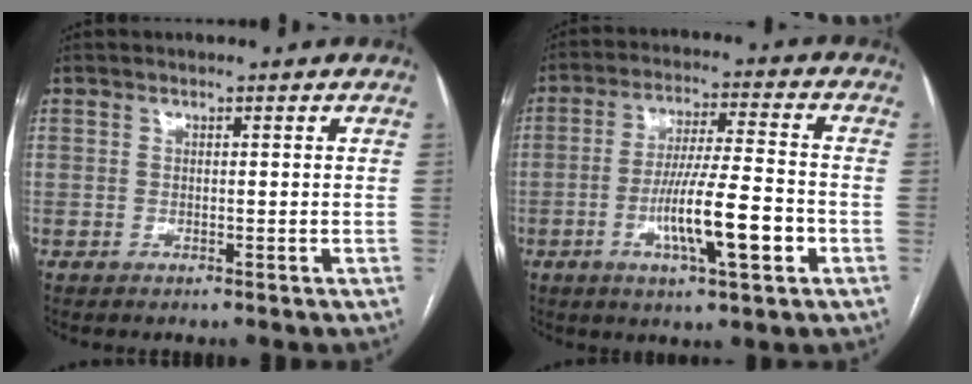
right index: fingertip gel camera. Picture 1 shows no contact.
{"total": 11.5, "force": [-3.7, 1.0, 10.8], "torque": [-0.190, -0.003, -0.065]}